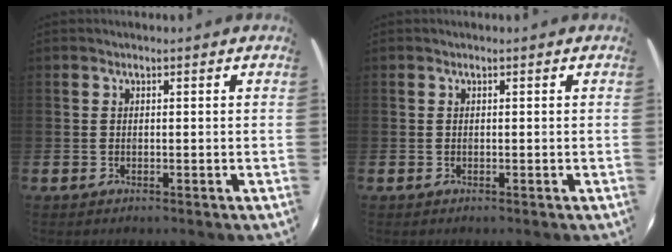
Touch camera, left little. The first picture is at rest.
{"total": 0.0}